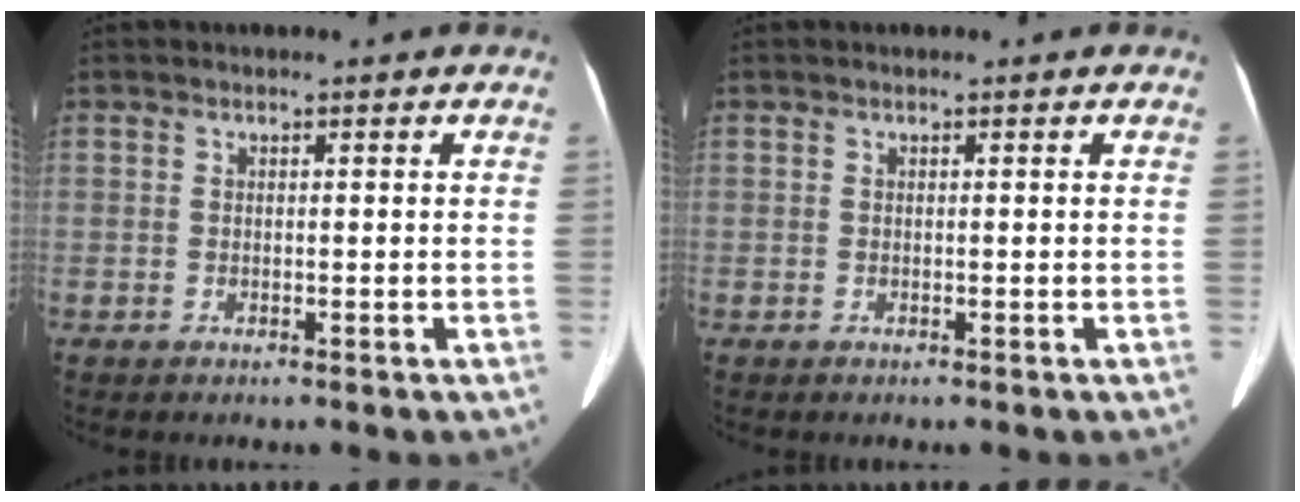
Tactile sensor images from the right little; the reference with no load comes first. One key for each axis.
{"total": 0.0}